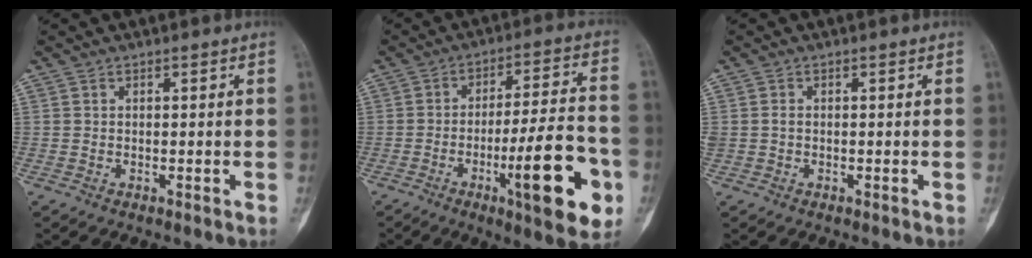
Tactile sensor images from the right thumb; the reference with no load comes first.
{"total": 18.4, "force": [-6.4, 4.2, 16.8], "torque": [-0.235, 0.020, -0.090]}
{"total": 0.9, "force": [-0.1, 0.7, 0.6], "torque": [-0.012, 0.001, -0.003]}